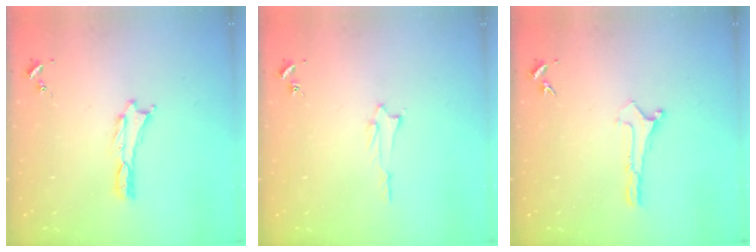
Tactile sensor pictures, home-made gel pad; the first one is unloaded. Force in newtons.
{"total": 1.2, "press": 1.2, "slide": 0.1}
{"total": 0.0}